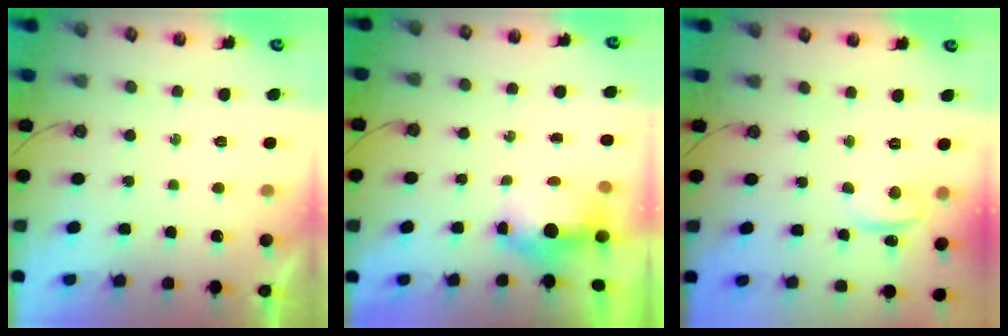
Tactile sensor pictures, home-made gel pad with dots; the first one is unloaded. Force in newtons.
{"total": 13.2, "press": 6.4, "slide": 11.6}
{"total": 8.6, "press": 2.0, "slide": 8.3}